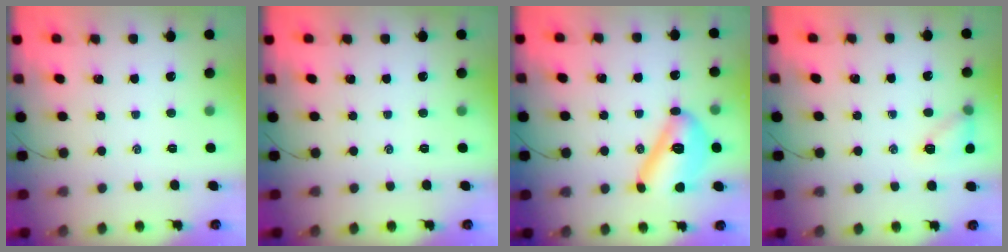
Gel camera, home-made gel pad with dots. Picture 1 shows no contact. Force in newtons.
{"total": 0.0}
{"total": 14.9, "press": 14.9, "slide": 1.0}
{"total": 9.4, "press": 9.2, "slide": 1.8}